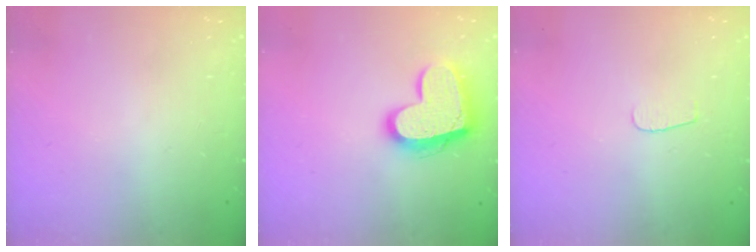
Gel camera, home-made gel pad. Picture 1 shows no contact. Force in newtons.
{"total": 17.0, "press": 16.9, "slide": 1.4}
{"total": 3.7, "press": 3.6, "slide": 0.4}